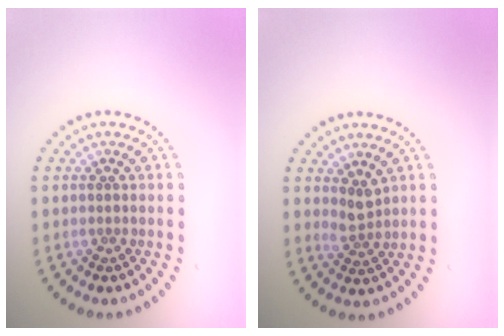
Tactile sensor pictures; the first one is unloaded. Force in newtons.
{"total": 1.8, "press": 1.3, "slide": 1.2}